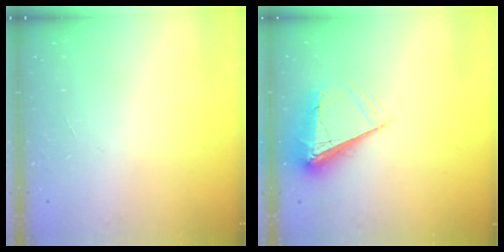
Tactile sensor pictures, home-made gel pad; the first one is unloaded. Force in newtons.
{"total": 10.5, "press": 10.5, "slide": 1.2}